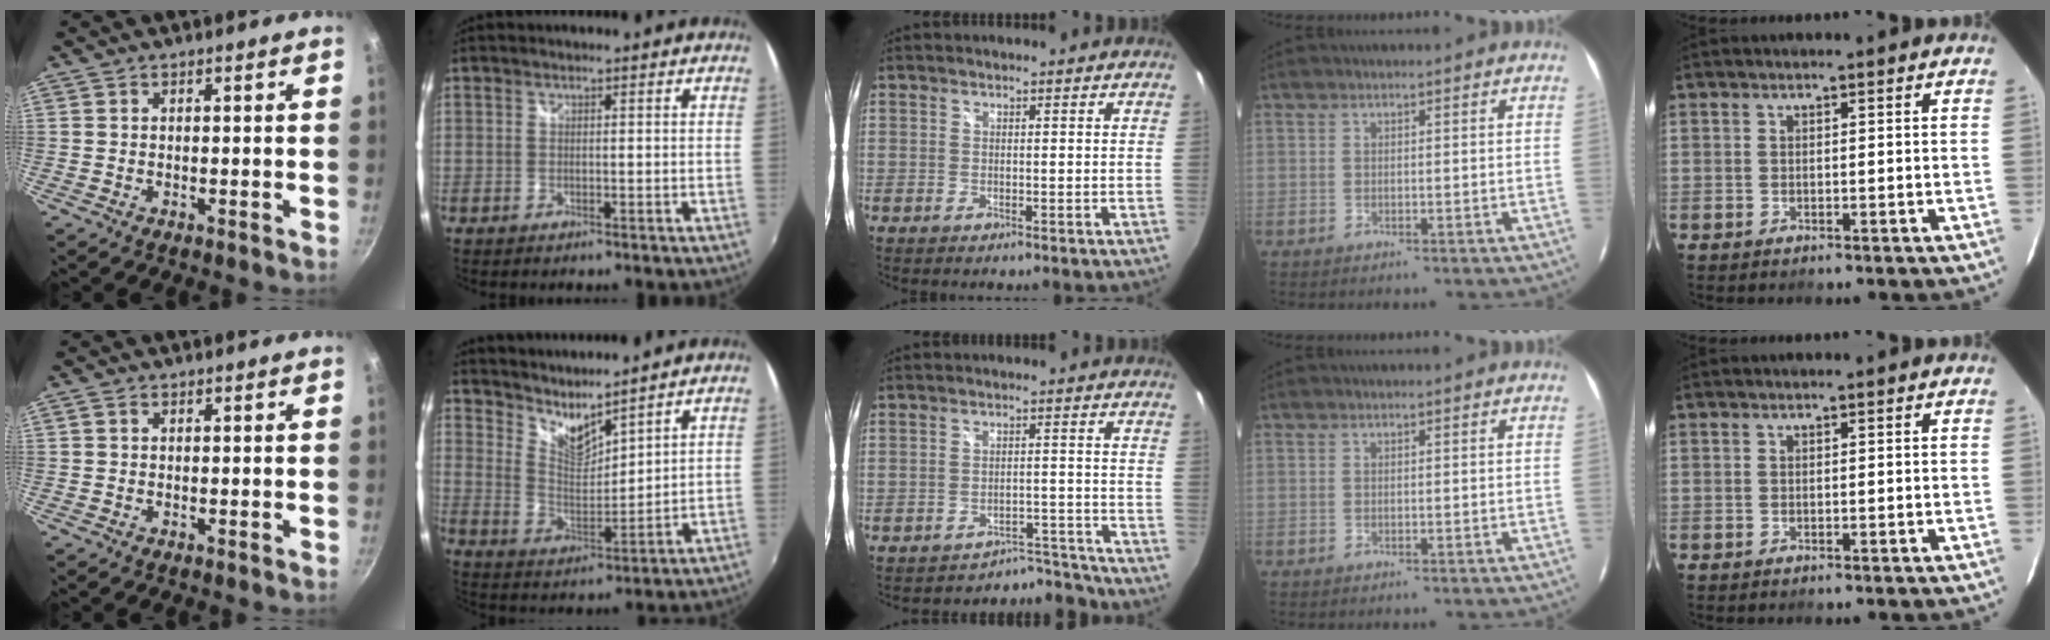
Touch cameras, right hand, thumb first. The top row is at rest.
{"thumb": {"total": 0.8, "force": [0.3, 0.6, 0.4], "torque": [-0.009, 0.004, 0.004]}, "index": {"total": 8.1, "force": [7.2, 1.1, 3.5], "torque": [-0.056, -0.011, 0.134]}, "middle": {"total": 5.4, "force": [-5.1, 1.0, -1.3], "torque": [0.030, 0.030, -0.072]}}